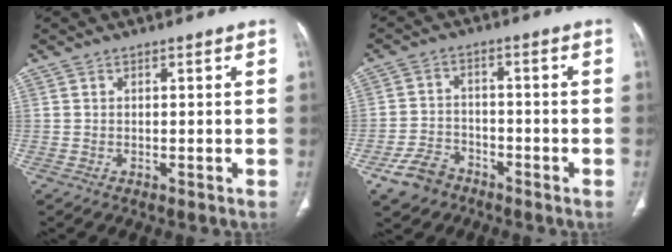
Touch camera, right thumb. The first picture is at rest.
{"total": 6.8, "force": [-4.4, 4.6, 2.4], "torque": [-0.038, 0.023, -0.080]}